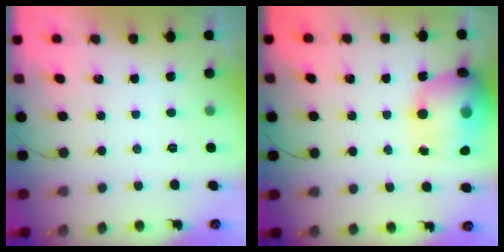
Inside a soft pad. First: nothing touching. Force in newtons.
{"total": 21.0, "press": 20.7, "slide": 3.6}